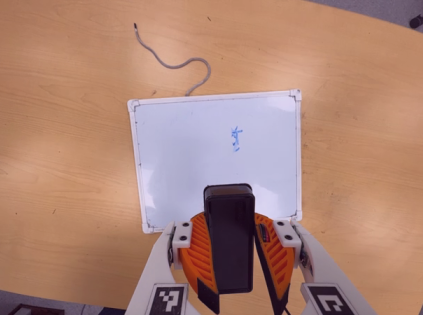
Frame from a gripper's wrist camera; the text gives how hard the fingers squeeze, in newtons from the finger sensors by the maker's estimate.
{"total": 9.6, "left": 9.5, "right": 9.7}